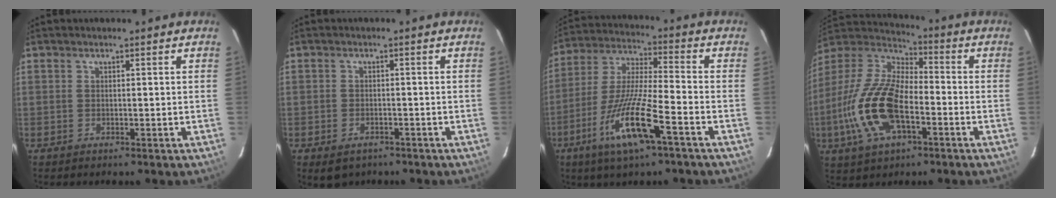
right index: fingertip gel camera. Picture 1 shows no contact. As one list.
[{"total": 4.0, "force": [-2.6, 2.6, 1.5], "torque": [-0.034, -0.008, -0.035]}, {"total": 14.6, "force": [-7.5, 2.0, 12.5], "torque": [-0.262, -0.018, -0.147]}, {"total": 18.7, "force": [-6.0, 8.6, 15.5], "torque": [-0.335, -0.010, -0.117]}]